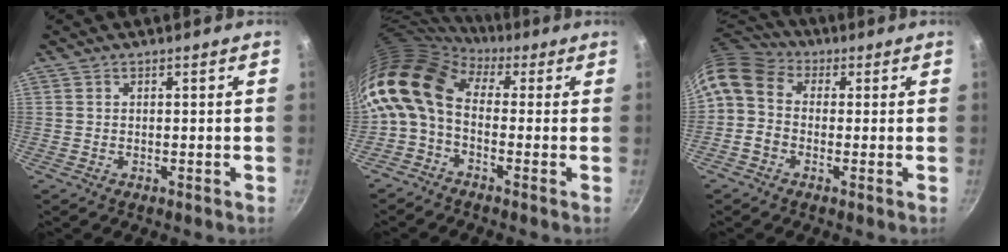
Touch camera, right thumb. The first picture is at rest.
{"total": 12.4, "force": [0.5, 8.2, 9.2], "torque": [-0.174, 0.027, -0.014]}
{"total": 8.6, "force": [0.4, 6.9, 5.2], "torque": [-0.084, 0.023, -0.011]}